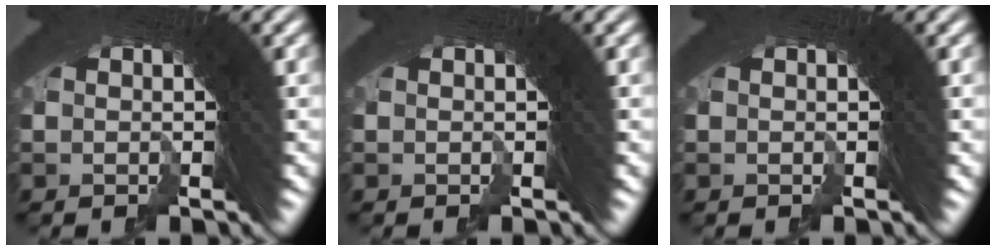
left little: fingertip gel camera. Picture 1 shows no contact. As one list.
[{"total": 0.0}, {"total": 0.0}]